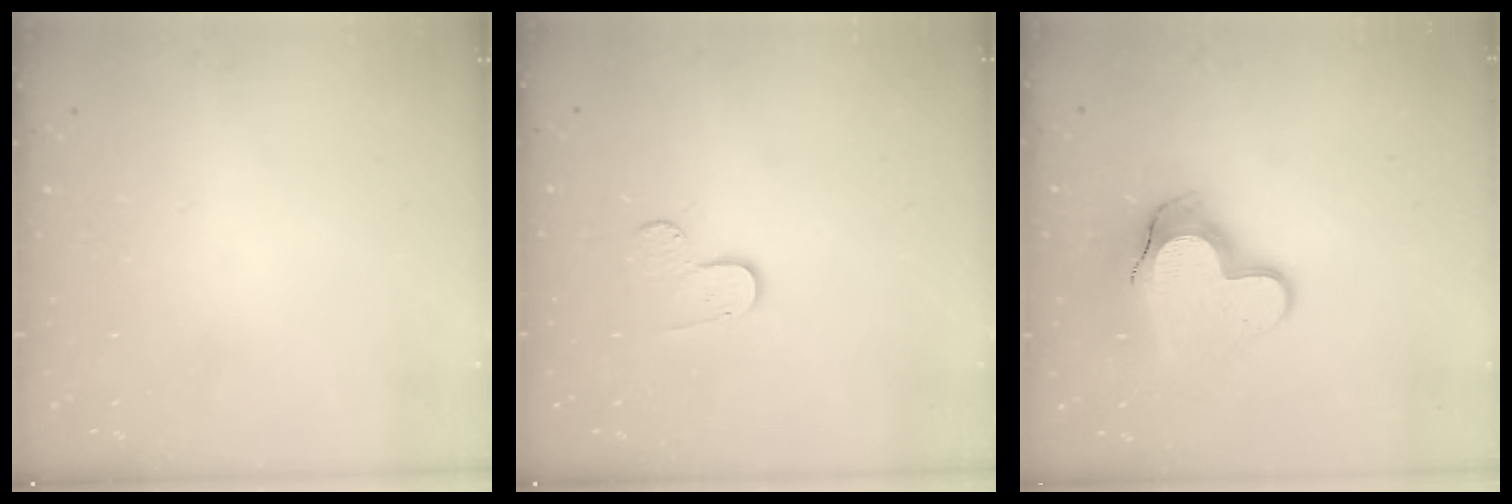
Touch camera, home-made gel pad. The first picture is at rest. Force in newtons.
{"total": 4.0, "press": 4.0, "slide": 0.2}
{"total": 14.1, "press": 14.1, "slide": 1.1}